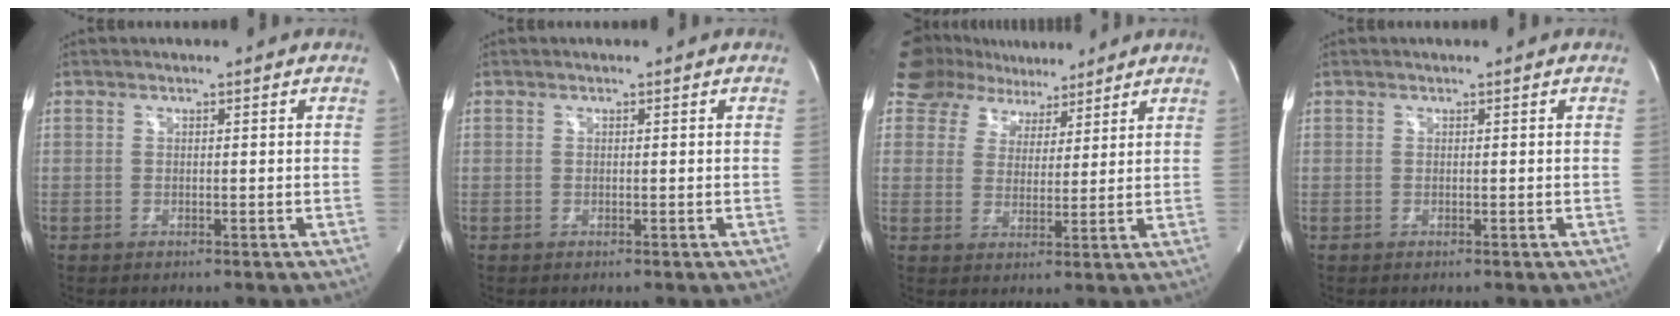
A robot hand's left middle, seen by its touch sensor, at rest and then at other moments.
{"total": 0.0}
{"total": 10.2, "force": [8.2, 5.4, 2.5], "torque": [-0.046, 0.026, 0.134]}
{"total": 0.0}